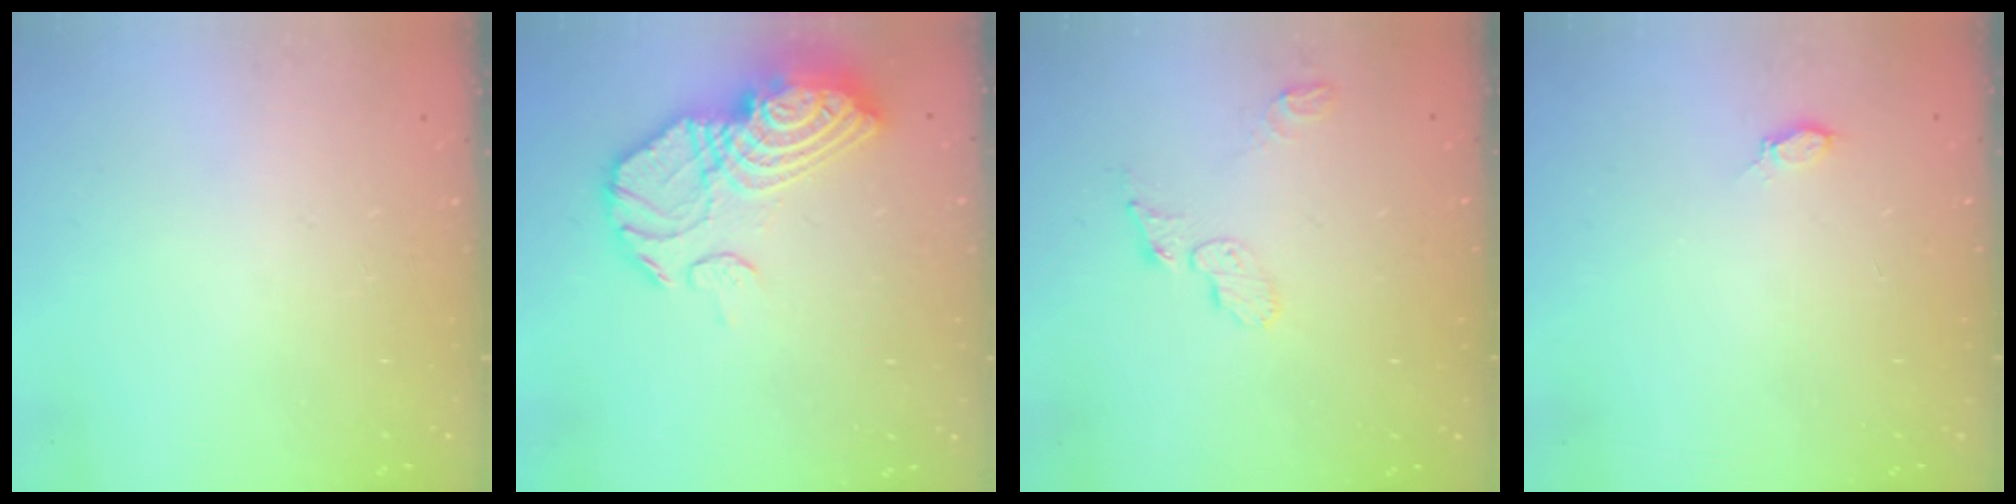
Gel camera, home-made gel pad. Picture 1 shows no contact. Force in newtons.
{"total": 19.4, "press": 16.7, "slide": 9.9}
{"total": 5.8, "press": 5.8, "slide": 0.2}
{"total": 3.1, "press": 2.7, "slide": 1.5}